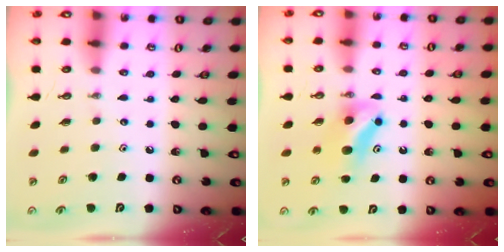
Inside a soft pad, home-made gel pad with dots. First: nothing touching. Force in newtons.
{"total": 7.0, "press": 6.9, "slide": 0.8}